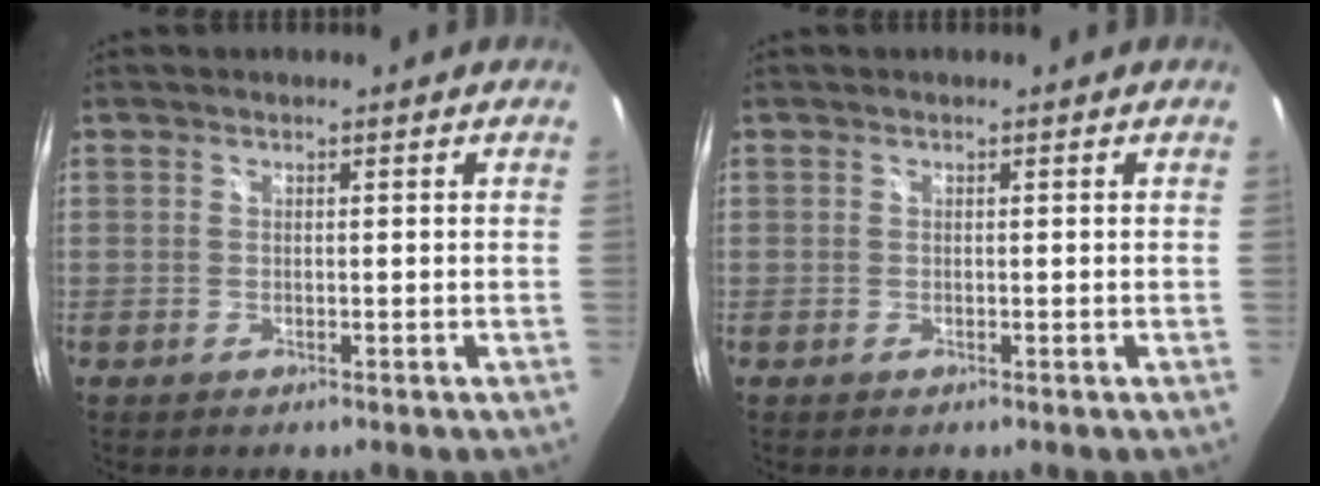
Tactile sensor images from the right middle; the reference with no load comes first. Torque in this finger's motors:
{"motor_torque": [0.10, -0.07, -0.01, 0.00]}